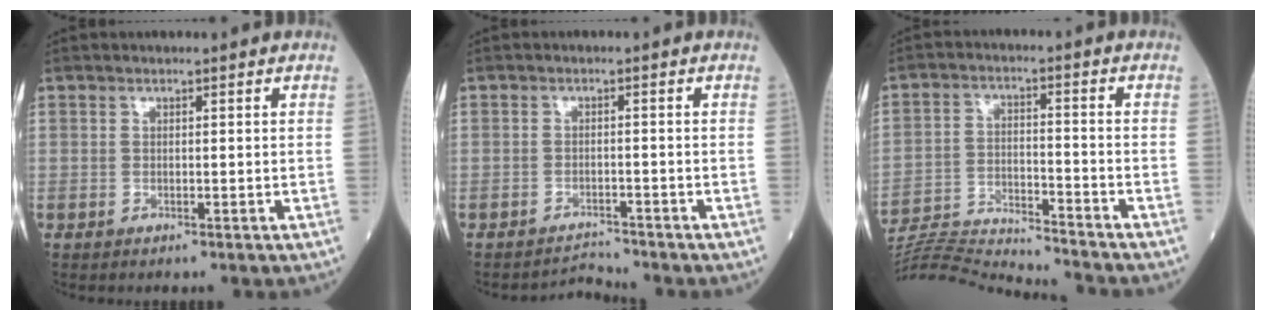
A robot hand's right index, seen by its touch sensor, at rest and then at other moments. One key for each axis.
{"total": 2.4, "fx": -2.1, "fy": -0.5, "fz": -1.0, "tx": 0.018, "ty": -0.009, "tz": -0.030}
{"total": 16.3, "fx": -15.8, "fy": -1.6, "fz": 3.7, "tx": -0.064, "ty": -0.005, "tz": -0.255}